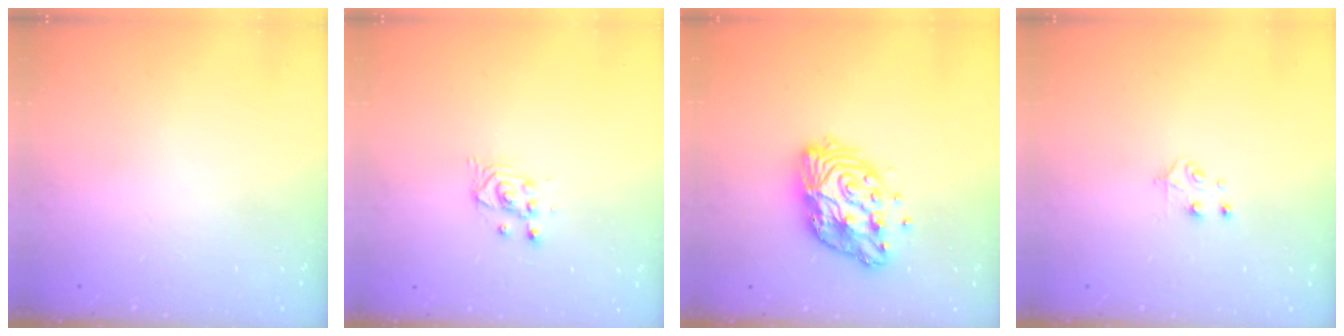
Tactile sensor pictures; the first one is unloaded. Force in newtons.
{"total": 2.5, "press": 2.5, "slide": 0.2}
{"total": 12.8, "press": 12.8, "slide": 1.0}
{"total": 4.4, "press": 4.4, "slide": 0.4}